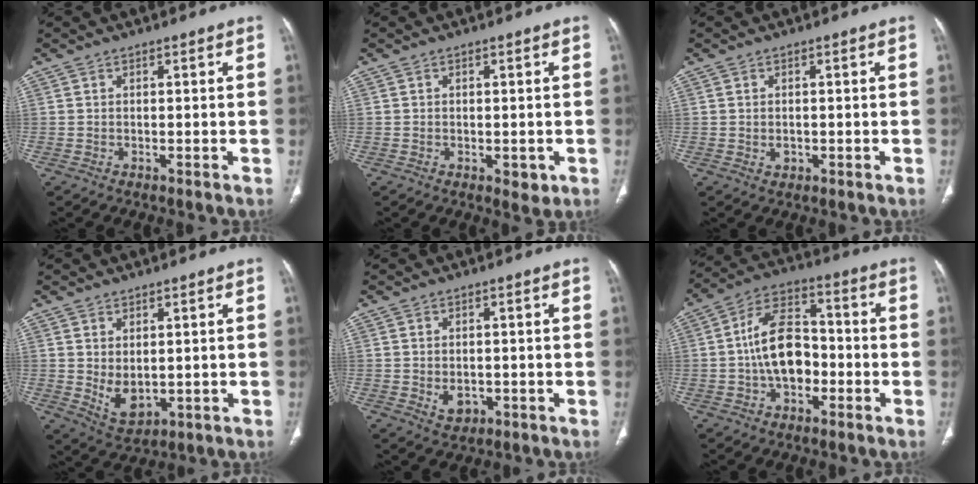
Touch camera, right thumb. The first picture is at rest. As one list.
[{"total": 2.7, "force": [-0.7, 1.6, 2.0], "torque": [-0.015, -0.002, -0.003]}, {"total": 1.5, "force": [-0.2, 1.2, 0.9], "torque": [-0.012, 0.001, 0.001]}, {"total": 5.8, "force": [0.3, 3.5, 4.6], "torque": [-0.072, -0.013, 0.027]}, {"total": 3.4, "force": [-0.6, 2.5, 2.3], "torque": [-0.028, -0.001, 0.001]}, {"total": 12.6, "force": [-2.0, 8.0, 9.5], "torque": [-0.148, 0.040, -0.044]}]